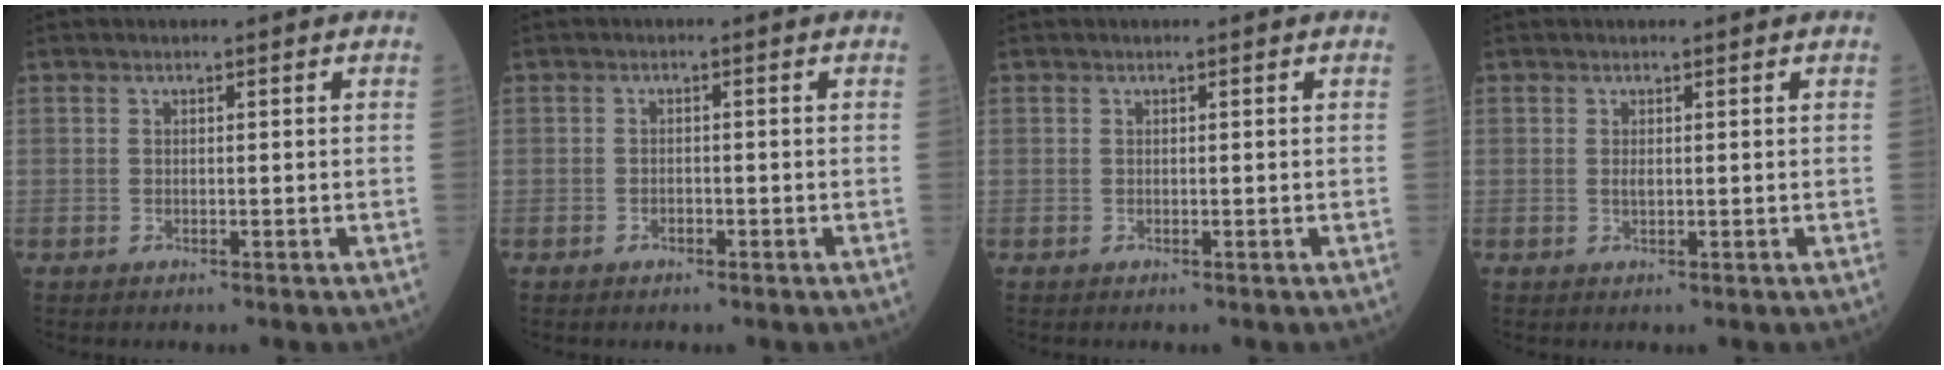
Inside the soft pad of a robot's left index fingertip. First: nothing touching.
{"total": 1.0, "force": [-0.7, 0.6, 0.5], "torque": [-0.007, 0.002, -0.012]}
{"total": 0.0}
{"total": 0.7, "force": [0.2, 0.3, 0.7], "torque": [-0.014, 0.000, 0.003]}